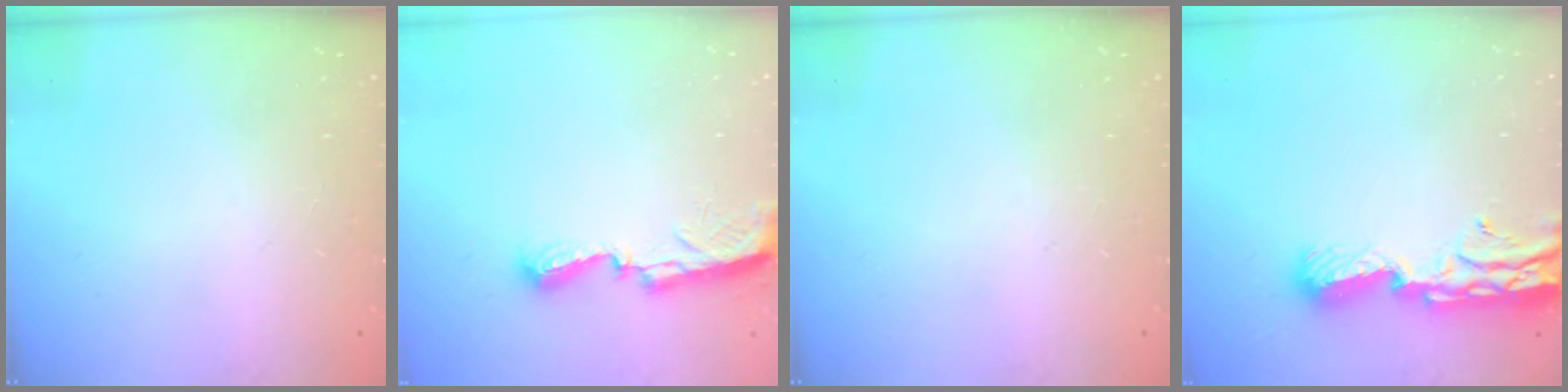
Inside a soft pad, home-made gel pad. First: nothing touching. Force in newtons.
{"total": 7.9, "press": 7.8, "slide": 0.4}
{"total": 0.0}
{"total": 11.5, "press": 11.4, "slide": 1.6}